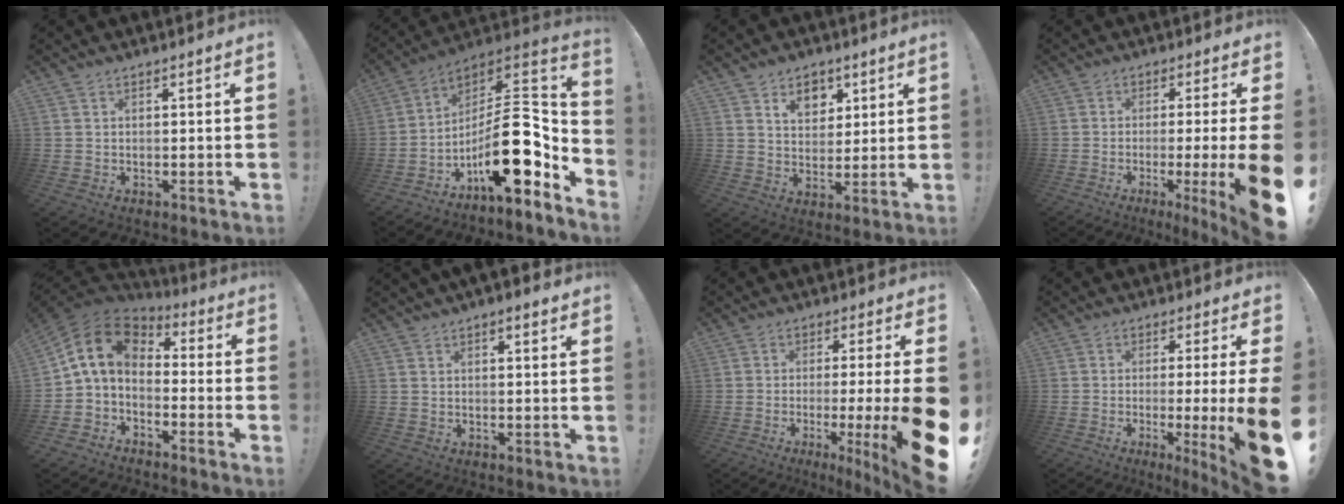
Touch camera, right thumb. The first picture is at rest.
{"total": 21.3, "force": [-5.6, 8.0, 18.9], "torque": [-0.309, 0.014, -0.088]}
{"total": 9.2, "force": [5.4, 6.5, 3.6], "torque": [-0.042, -0.028, 0.101]}
{"total": 11.8, "force": [-3.1, 0.1, 11.4], "torque": [-0.160, 0.000, -0.040]}
{"total": 10.7, "force": [1.0, 6.8, 8.2], "torque": [-0.165, 0.009, 0.018]}
{"total": 2.9, "force": [2.2, 1.3, 1.5], "torque": [-0.009, -0.012, 0.036]}
{"total": 13.7, "force": [-2.9, -0.3, 13.4], "torque": [-0.189, -0.006, -0.037]}
{"total": 12.7, "force": [-2.0, -0.1, 12.5], "torque": [-0.167, -0.017, -0.023]}